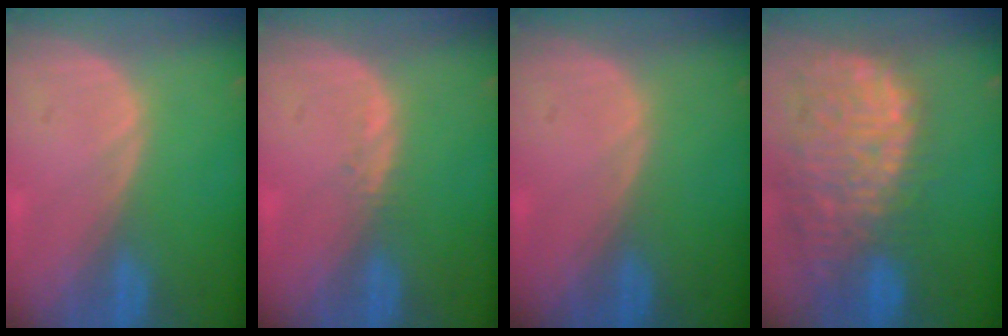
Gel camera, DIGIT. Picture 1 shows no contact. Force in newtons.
{"total": 0.9, "press": 0.8, "slide": 0.4}
{"total": 0.0}
{"total": 14.4, "press": 11.9, "slide": 8.2}